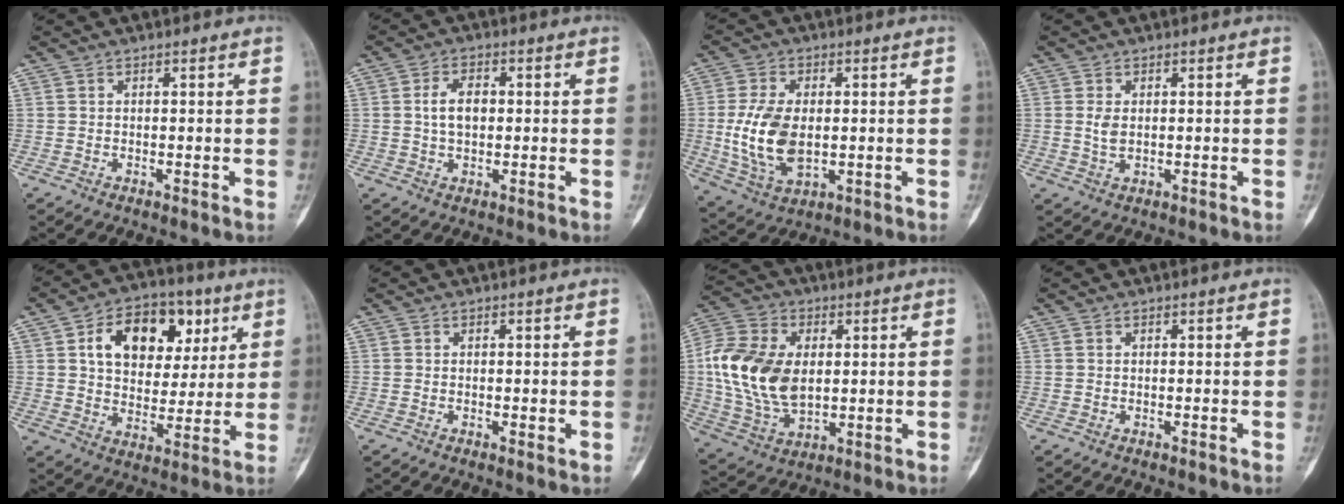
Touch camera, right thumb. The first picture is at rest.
{"total": 5.0, "force": [0.4, 3.0, 4.0], "torque": [-0.066, 0.006, 0.005]}
{"total": 12.3, "force": [-0.6, 7.1, 10.0], "torque": [-0.199, -0.008, 0.002]}
{"total": 2.3, "force": [0.2, 1.3, 1.9], "torque": [-0.042, -0.002, 0.009]}
{"total": 16.7, "force": [6.0, 11.2, 10.8], "torque": [-0.126, -0.002, 0.096]}
{"total": 1.2, "force": [-0.2, 0.6, 1.0], "torque": [-0.006, 0.000, -0.003]}
{"total": 18.2, "force": [1.6, 11.7, 13.8], "torque": [-0.266, -0.004, 0.035]}
{"total": 0.0}